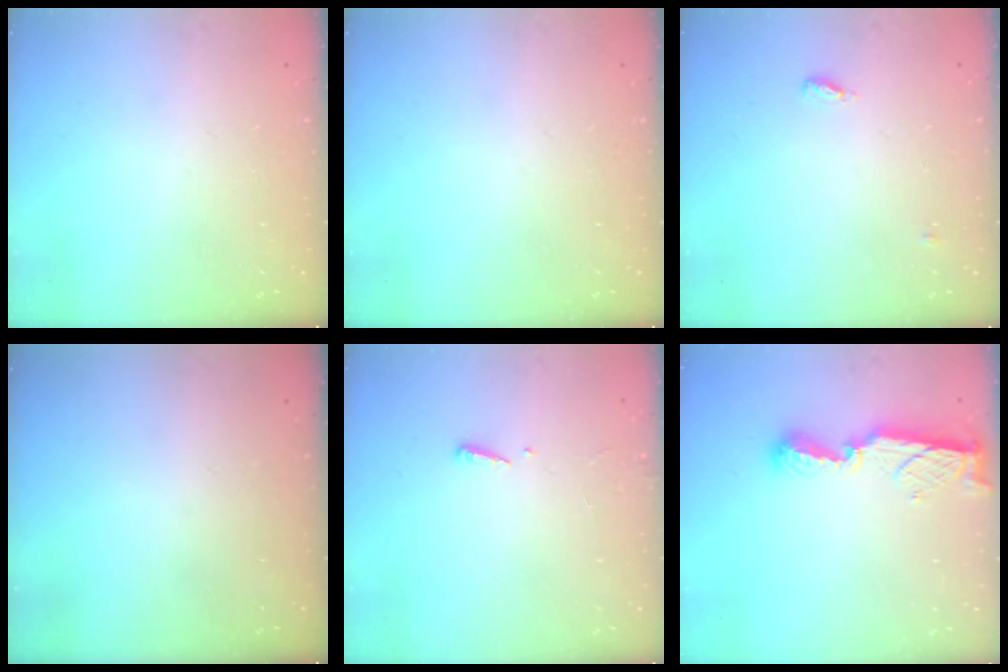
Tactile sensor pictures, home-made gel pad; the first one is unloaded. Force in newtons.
{"total": 0.0}
{"total": 4.6, "press": 4.5, "slide": 0.7}
{"total": 0.0}
{"total": 2.4, "press": 2.4, "slide": 0.2}
{"total": 8.9, "press": 8.9, "slide": 0.1}